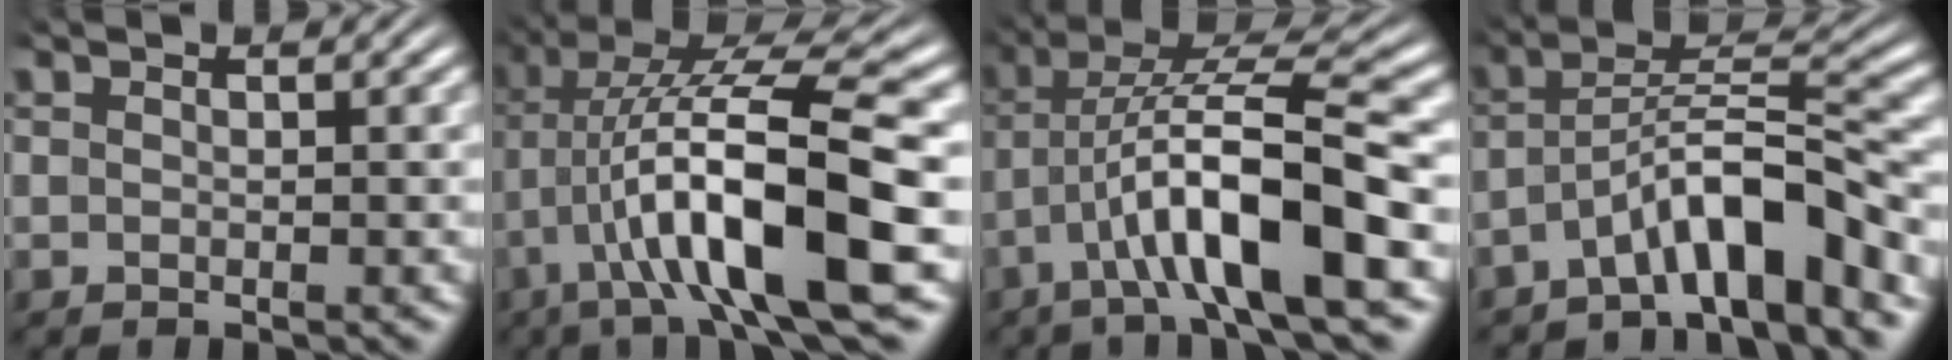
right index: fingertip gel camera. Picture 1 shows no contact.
{"total": 11.1, "force": [0.3, 3.7, 10.5], "torque": [-0.188, -0.004, 0.008]}
{"total": 8.6, "force": [0.5, 2.8, 8.1], "torque": [-0.141, 0.002, 0.009]}
{"total": 5.9, "force": [-2.3, 1.8, 5.1], "torque": [-0.088, 0.004, -0.038]}